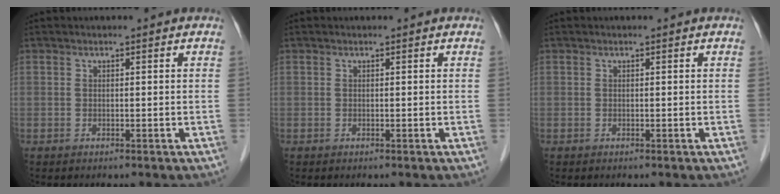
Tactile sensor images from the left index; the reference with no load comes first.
{"total": 0.0}
{"total": 0.0}